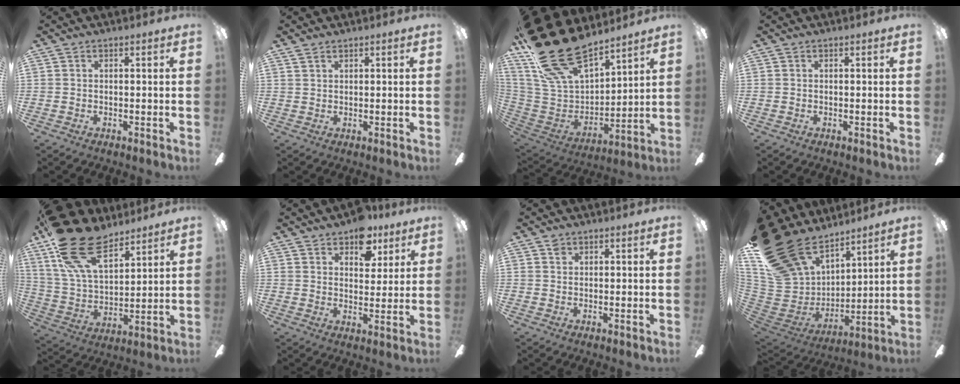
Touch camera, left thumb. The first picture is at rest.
{"total": 1.5, "force": [1.3, 0.7, 0.5], "torque": [-0.012, -0.001, 0.025]}
{"total": 27.3, "force": [21.0, 11.8, 12.9], "torque": [-0.261, -0.130, 0.387]}
{"total": 0.0}
{"total": 23.9, "force": [14.6, 12.4, 14.4], "torque": [-0.281, -0.062, 0.270]}
{"total": 9.8, "force": [6.4, 5.9, 4.5], "torque": [-0.043, -0.025, 0.111]}
{"total": 1.2, "force": [0.9, 0.8, 0.3], "torque": [-0.009, 0.002, 0.016]}
{"total": 27.9, "force": [18.4, 15.8, 13.9], "torque": [-0.282, -0.108, 0.369]}